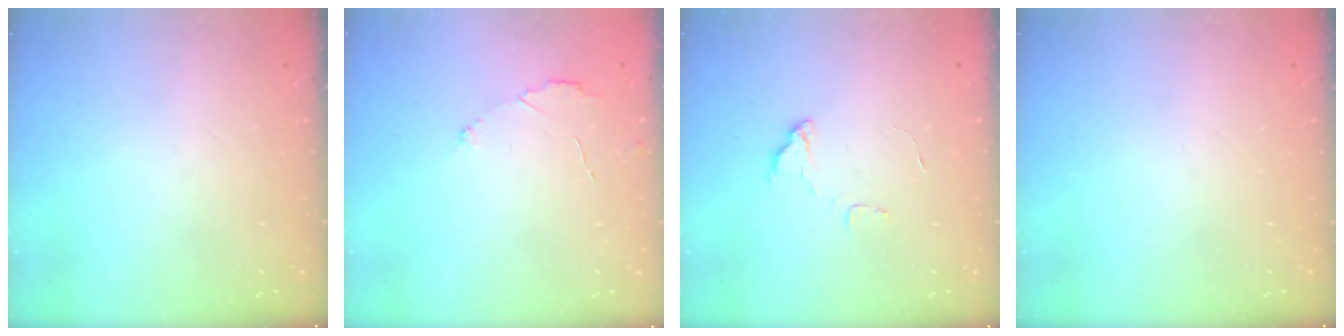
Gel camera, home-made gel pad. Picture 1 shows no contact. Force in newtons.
{"total": 3.6, "press": 3.6, "slide": 0.4}
{"total": 5.8, "press": 5.8, "slide": 0.3}
{"total": 0.0}